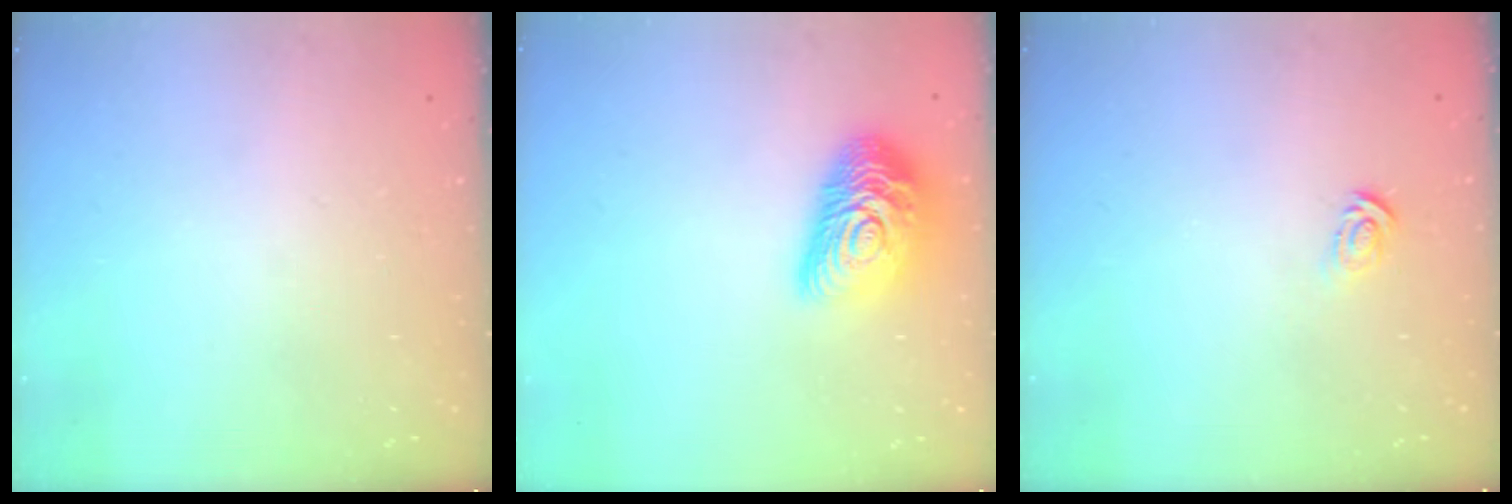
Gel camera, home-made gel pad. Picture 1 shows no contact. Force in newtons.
{"total": 17.1, "press": 17.1, "slide": 1.1}
{"total": 2.9, "press": 2.9, "slide": 0.2}